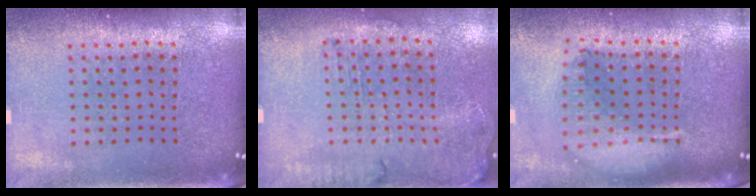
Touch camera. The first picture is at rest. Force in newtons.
{"total": 1.6, "press": 1.3, "slide": 1.0}
{"total": 1.8, "press": 1.5, "slide": 1.0}